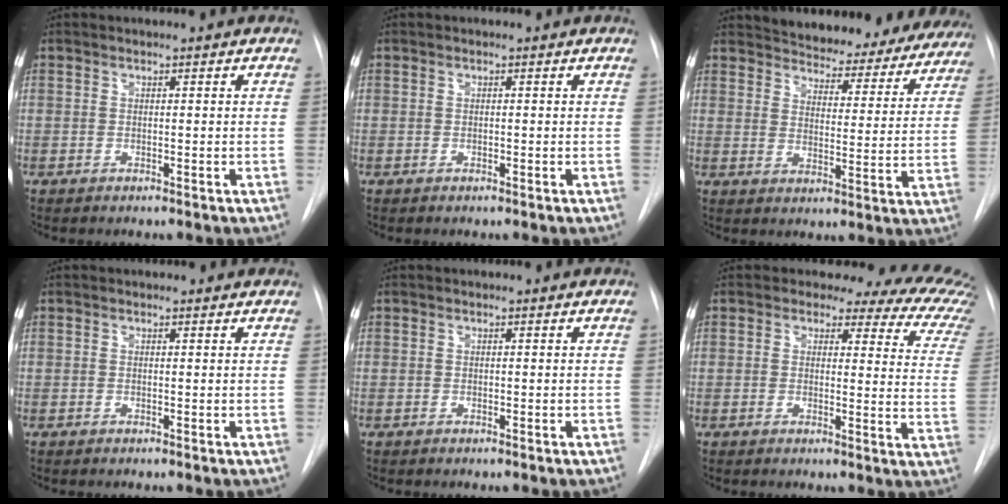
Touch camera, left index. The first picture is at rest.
{"total": 0.0}
{"total": 25.1, "force": [23.2, 7.0, 6.4], "torque": [-0.096, -0.051, 0.278]}
{"total": 1.0, "force": [0.9, 0.4, 0.0], "torque": [-0.007, 0.000, 0.006]}
{"total": 0.0}
{"total": 14.3, "force": [12.8, 4.6, 4.4], "torque": [-0.018, -0.067, 0.099]}